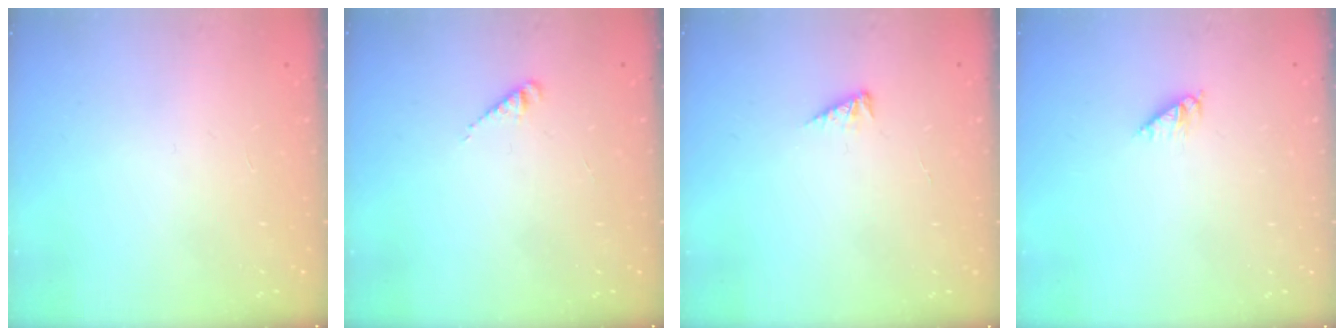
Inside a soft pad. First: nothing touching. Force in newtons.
{"total": 2.3, "press": 2.3, "slide": 0.4}
{"total": 3.8, "press": 3.7, "slide": 0.5}
{"total": 3.2, "press": 3.2, "slide": 0.4}